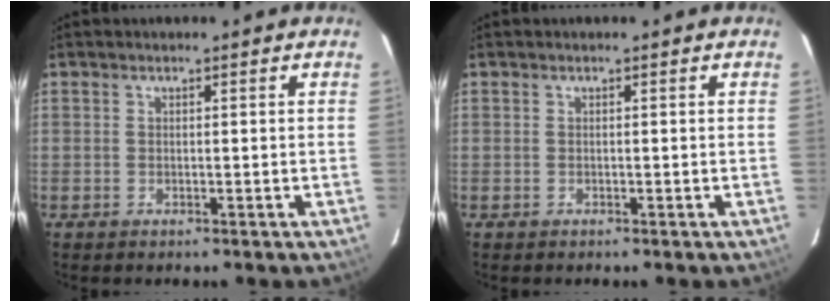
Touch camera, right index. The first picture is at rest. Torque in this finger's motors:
{"motor_torque": [0.00, 0.00, 0.00, 0.00]}